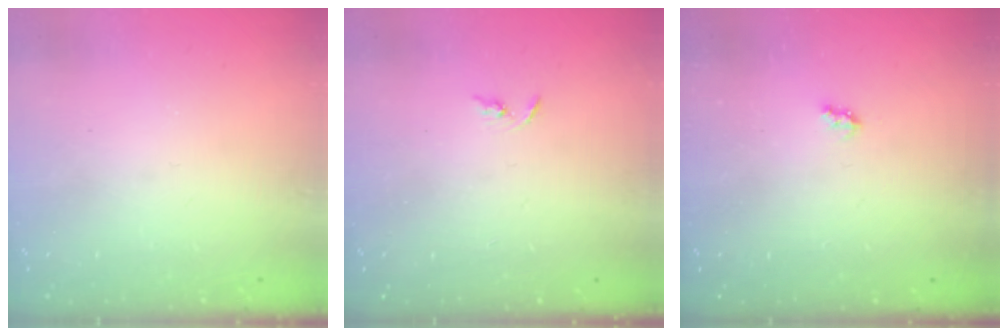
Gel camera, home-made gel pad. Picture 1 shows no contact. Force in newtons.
{"total": 2.4, "press": 2.3, "slide": 0.2}
{"total": 2.6, "press": 2.6, "slide": 0.4}